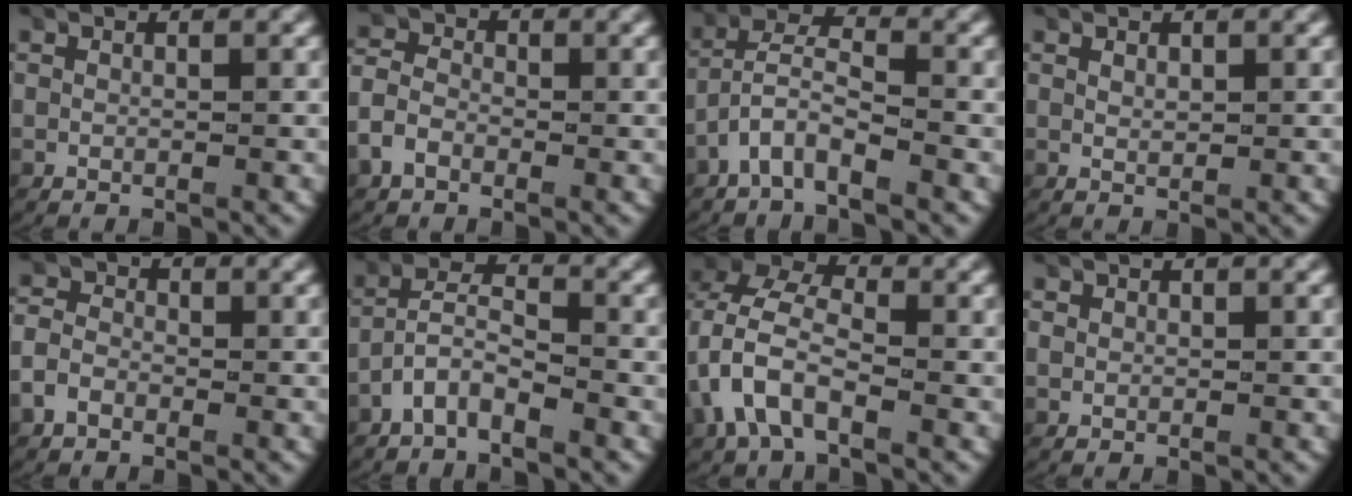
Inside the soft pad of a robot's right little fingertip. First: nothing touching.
{"total": 2.9, "force": [-1.0, 2.4, 1.3], "torque": [-0.036, -0.009, -0.020]}
{"total": 4.0, "force": [-1.8, 2.5, 2.6], "torque": [-0.060, -0.006, -0.038]}
{"total": 0.6, "force": [0.4, 0.2, 0.4], "torque": [-0.010, -0.006, 0.014]}
{"total": 2.5, "force": [-1.1, 2.0, 1.0], "torque": [-0.027, -0.007, -0.021]}
{"total": 3.8, "force": [-2.3, 2.2, 2.1], "torque": [-0.045, -0.004, -0.048]}
{"total": 6.4, "force": [0.2, 4.7, 4.3], "torque": [-0.101, 0.000, -0.003]}
{"total": 0.7, "force": [0.1, 0.6, 0.2], "torque": [-0.009, -0.003, 0.005]}